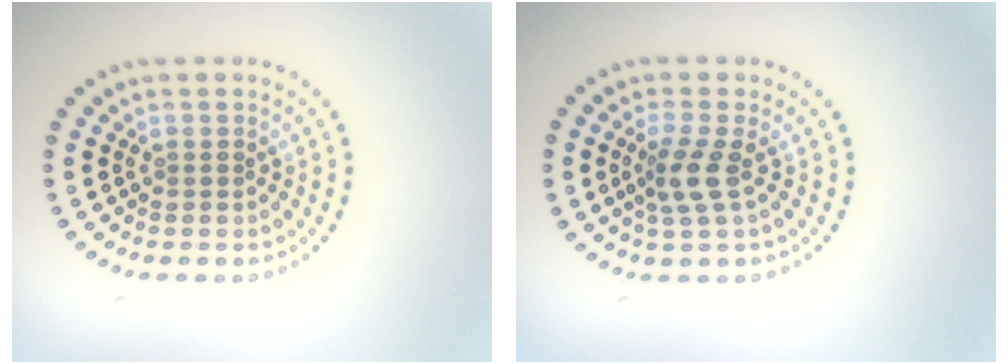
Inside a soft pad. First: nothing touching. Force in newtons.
{"total": 2.4, "press": 1.8, "slide": 1.6}